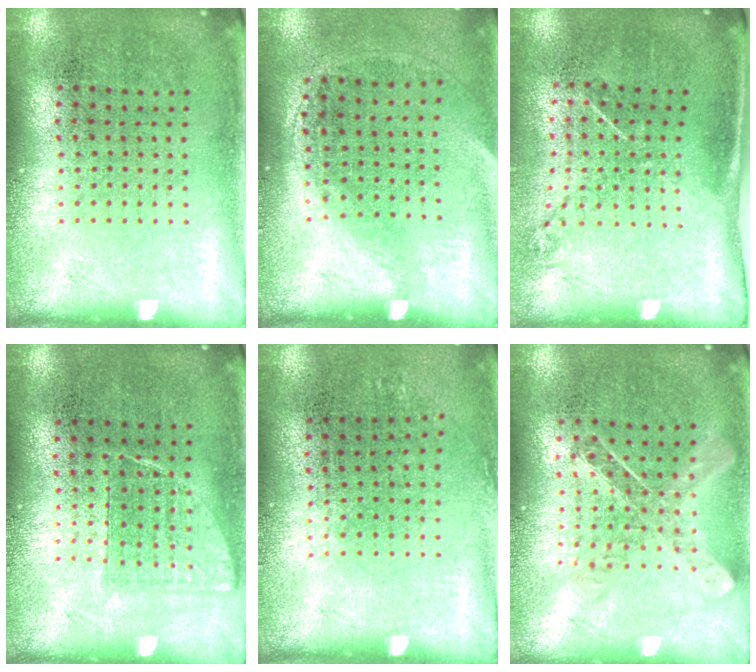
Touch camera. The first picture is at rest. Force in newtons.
{"total": 1.4, "press": 1.0, "slide": 1.0}
{"total": 1.2, "press": 0.9, "slide": 0.8}
{"total": 0.7, "press": 0.7, "slide": 0.2}
{"total": 0.8, "press": 0.7, "slide": 0.4}
{"total": 0.8, "press": 0.8, "slide": 0.0}